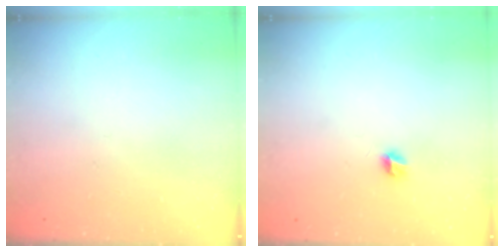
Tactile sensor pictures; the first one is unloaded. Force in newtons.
{"total": 5.0, "press": 5.0, "slide": 0.4}